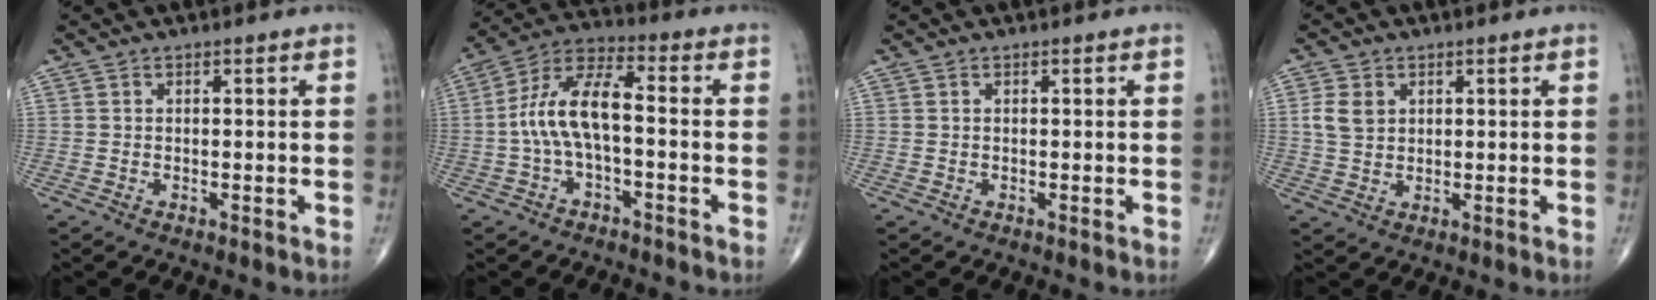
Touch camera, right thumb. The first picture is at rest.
{"total": 10.7, "force": [-1.3, 4.3, 9.7], "torque": [-0.197, 0.047, -0.031]}
{"total": 0.0}
{"total": 4.4, "force": [1.2, 3.3, 2.6], "torque": [-0.044, 0.000, 0.027]}